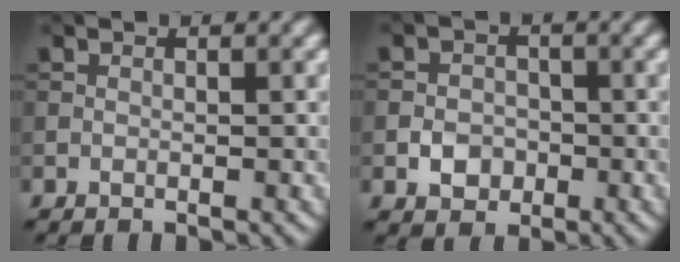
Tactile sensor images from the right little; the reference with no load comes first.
{"total": 2.5, "force": [-0.9, 2.1, 1.1], "torque": [-0.013, -0.001, -0.020]}